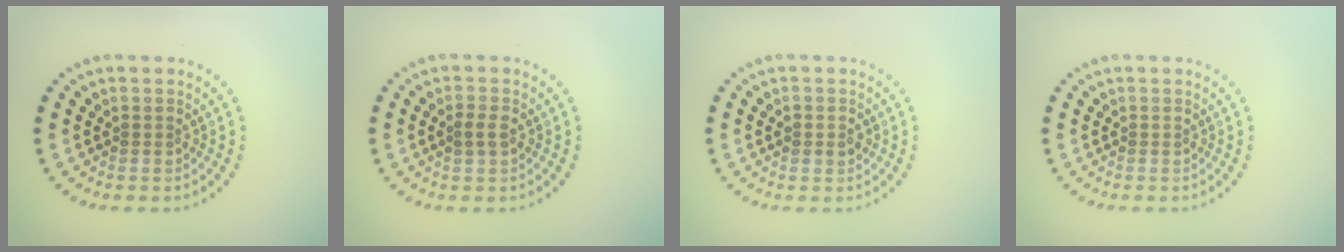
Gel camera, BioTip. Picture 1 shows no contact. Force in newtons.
{"total": 1.5, "press": 1.5, "slide": 0.1}
{"total": 1.0, "press": 1.0, "slide": 0.1}
{"total": 0.0}